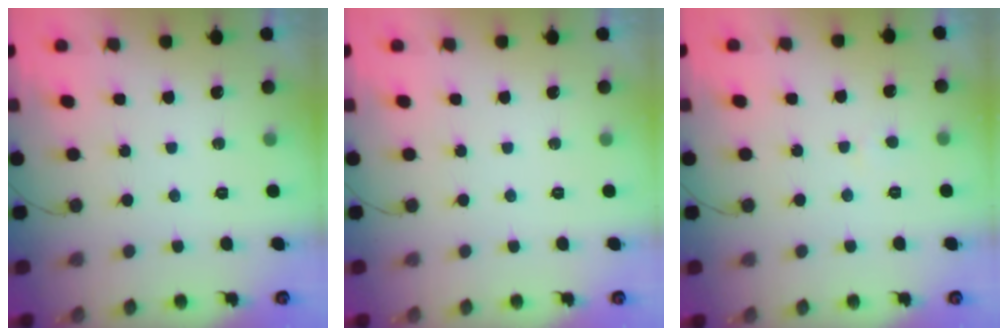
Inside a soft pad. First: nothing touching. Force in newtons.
{"total": 0.0}
{"total": 1.6, "press": 1.5, "slide": 0.2}